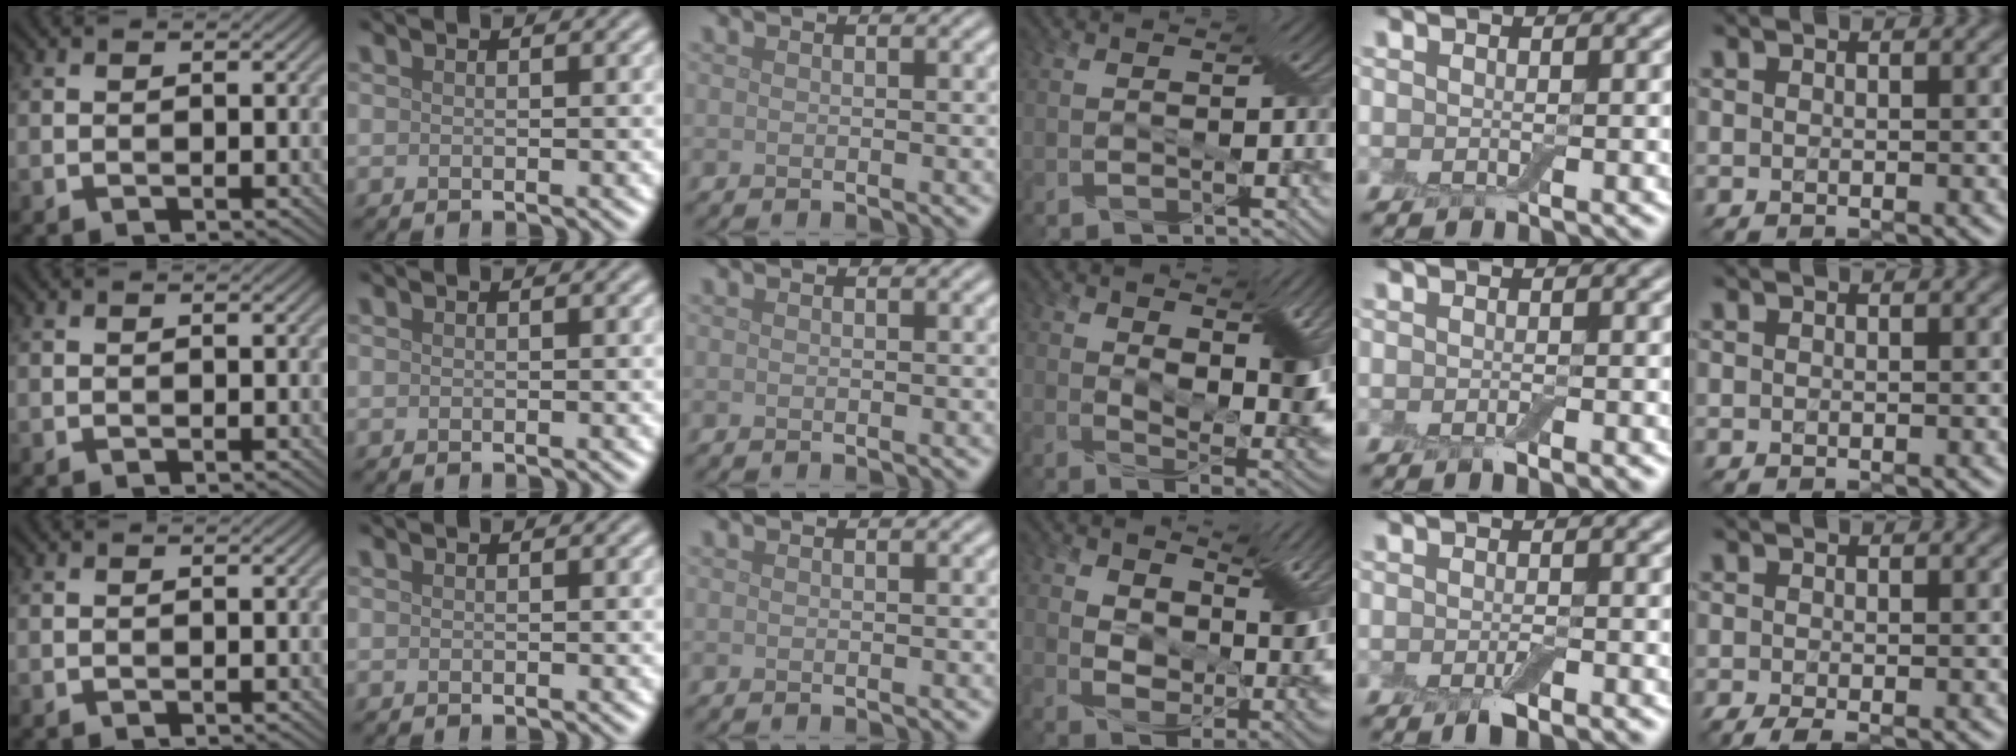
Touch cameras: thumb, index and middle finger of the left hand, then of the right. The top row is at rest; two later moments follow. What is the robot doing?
{"motion": "squeeze", "object": "air blower"}